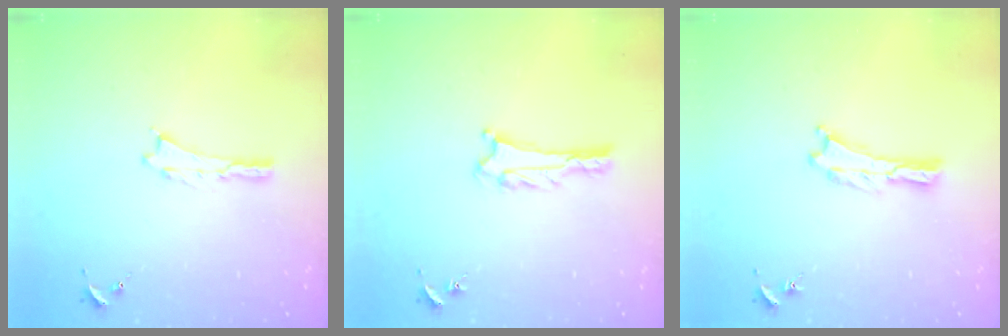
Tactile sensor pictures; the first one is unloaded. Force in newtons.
{"total": 2.7, "press": 2.7, "slide": 0.2}
{"total": 0.0}